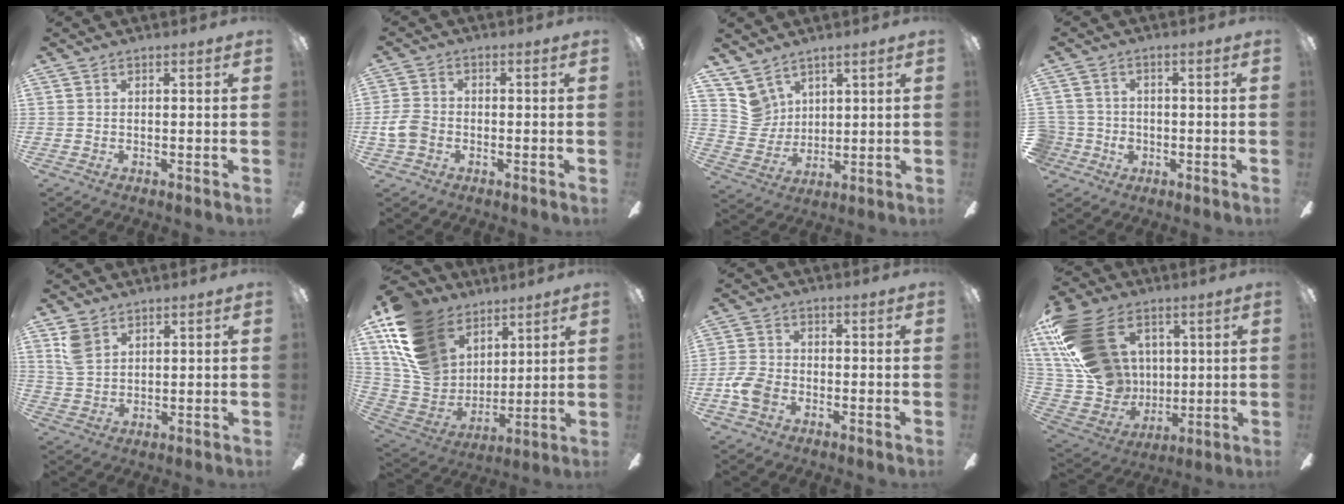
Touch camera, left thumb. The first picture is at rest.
{"total": 5.6, "force": [-2.1, 4.1, 3.3], "torque": [-0.071, 0.013, -0.038]}
{"total": 8.1, "force": [5.8, 5.6, 0.8], "torque": [-0.044, -0.030, 0.120]}
{"total": 4.3, "force": [-0.4, 4.2, 0.4], "torque": [-0.024, 0.004, -0.005]}
{"total": 5.9, "force": [3.6, 3.7, 2.9], "torque": [-0.068, -0.001, 0.072]}
{"total": 19.6, "force": [11.1, 13.4, 9.1], "torque": [-0.210, -0.044, 0.215]}
{"total": 6.8, "force": [-2.8, 4.6, 4.1], "torque": [-0.096, 0.011, -0.053]}
{"total": 25.6, "force": [9.5, 18.4, 15.1], "torque": [-0.333, -0.030, 0.191]}